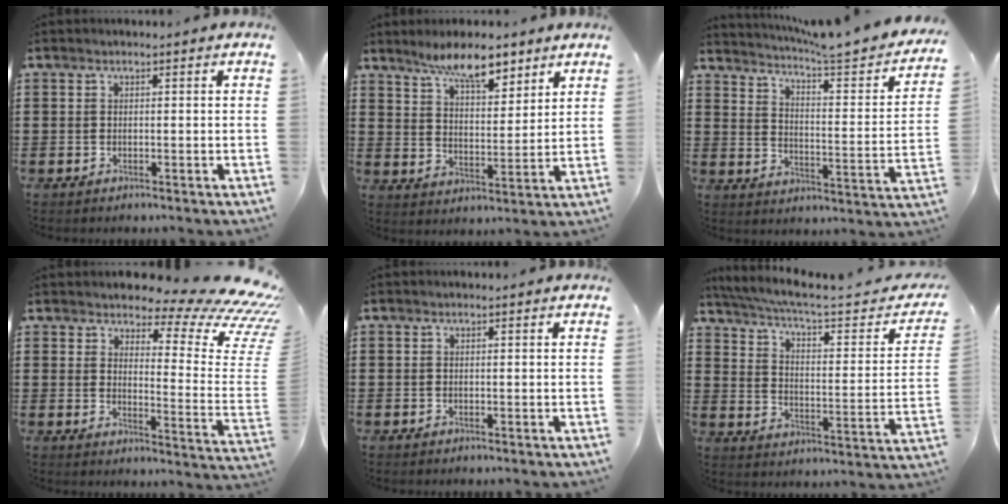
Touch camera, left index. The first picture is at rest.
{"total": 8.1, "force": [6.6, 2.3, 4.0], "torque": [-0.081, -0.021, 0.116]}
{"total": 5.0, "force": [4.4, -0.5, 2.4], "torque": [-0.062, -0.042, 0.065]}
{"total": 9.5, "force": [7.3, 2.0, 5.8], "torque": [-0.097, -0.059, 0.123]}
{"total": 0.0}
{"total": 5.2, "force": [4.1, 0.1, 3.3], "torque": [-0.084, -0.033, 0.062]}